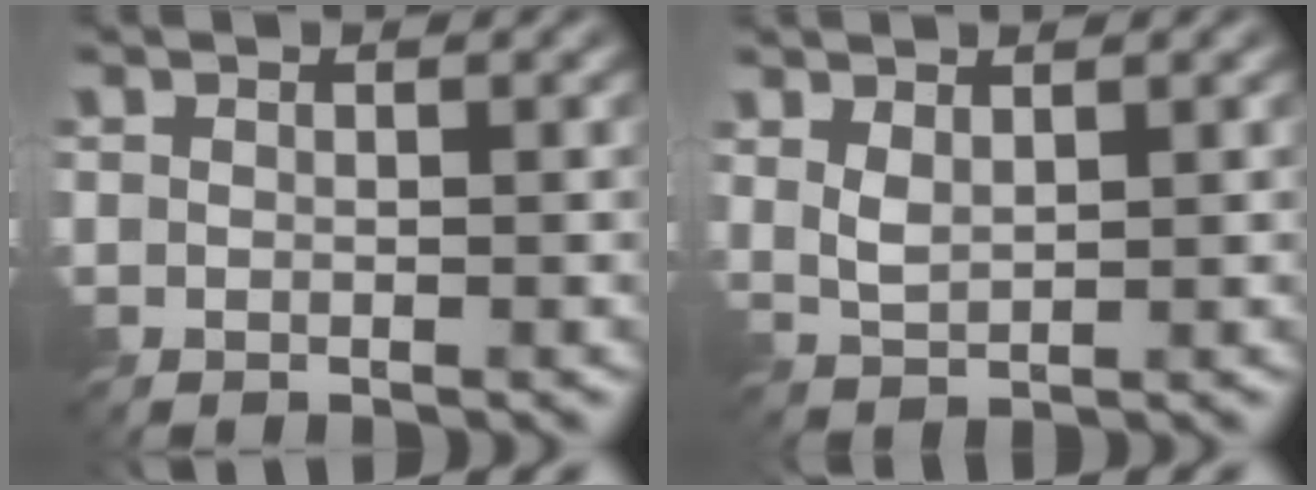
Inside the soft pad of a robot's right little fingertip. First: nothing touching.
{"total": 1.6, "force": [0.9, 0.6, 1.2], "torque": [-0.035, -0.002, 0.021]}